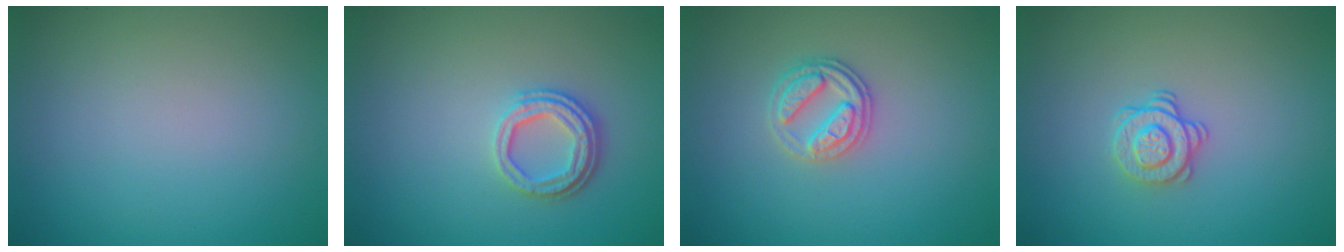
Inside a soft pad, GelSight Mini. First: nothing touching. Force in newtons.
{"total": 3.1, "press": 2.5, "slide": 1.9}
{"total": 2.6, "press": 2.4, "slide": 1.0}
{"total": 2.1, "press": 1.7, "slide": 1.2}